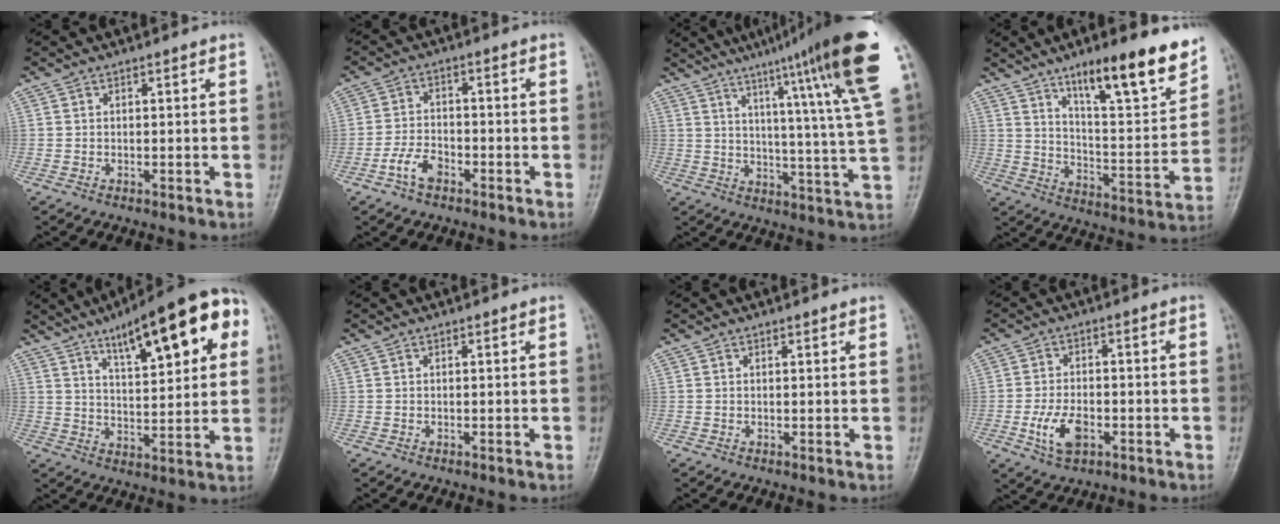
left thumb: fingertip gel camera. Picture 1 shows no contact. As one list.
[{"total": 5.2, "force": [-3.1, 2.9, 3.0], "torque": [-0.054, 0.023, -0.061]}, {"total": 22.0, "force": [12.6, 0.8, 18.1], "torque": [-0.245, -0.046, 0.168]}, {"total": 17.8, "force": [11.8, 3.9, 12.7], "torque": [-0.159, -0.069, 0.193]}, {"total": 19.6, "force": [8.9, 6.3, 16.3], "torque": [-0.198, -0.011, 0.127]}, {"total": 0.0}, {"total": 0.6, "force": [0.5, 0.2, 0.3], "torque": [-0.006, -0.002, 0.006]}, {"total": 7.0, "force": [-2.5, 4.0, 5.2], "torque": [-0.099, 0.010, -0.044]}]